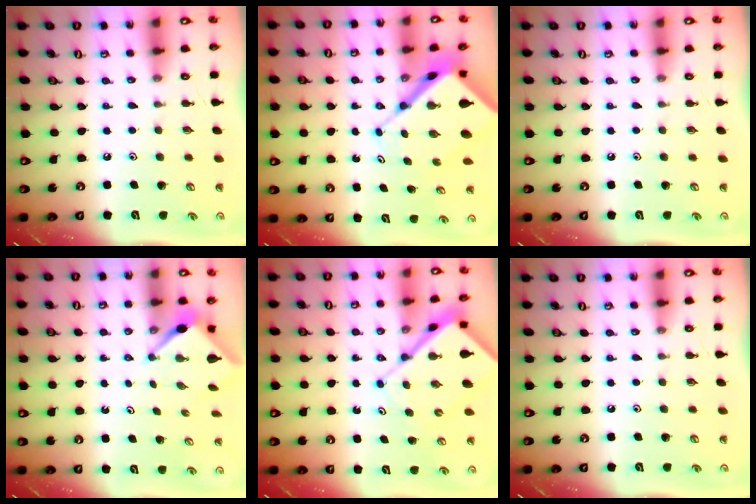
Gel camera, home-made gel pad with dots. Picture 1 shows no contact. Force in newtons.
{"total": 10.0, "press": 10.0, "slide": 1.0}
{"total": 0.0}
{"total": 2.9, "press": 2.9, "slide": 0.3}
{"total": 8.9, "press": 8.9, "slide": 0.9}
{"total": 0.0}